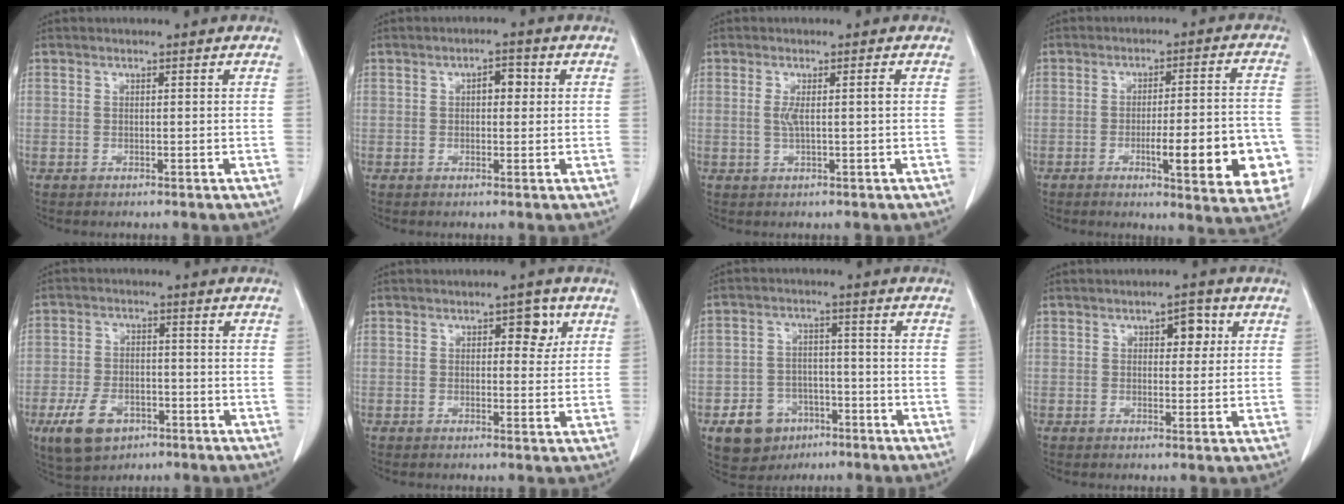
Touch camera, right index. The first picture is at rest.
{"total": 2.7, "force": [0.5, 1.4, 2.2], "torque": [-0.032, 0.011, 0.005]}
{"total": 2.5, "force": [0.1, 0.0, 2.5], "torque": [-0.050, 0.003, 0.004]}
{"total": 15.4, "force": [-4.9, 2.6, 14.3], "torque": [-0.133, 0.013, -0.053]}
{"total": 8.0, "force": [-4.1, 4.9, 4.7], "torque": [-0.097, -0.001, -0.064]}
{"total": 3.5, "force": [1.4, 1.8, 2.7], "torque": [-0.032, 0.008, 0.017]}
{"total": 7.9, "force": [-4.1, 6.2, 2.6], "torque": [-0.048, 0.010, -0.057]}
{"total": 3.7, "force": [1.3, 1.9, 2.9], "torque": [-0.037, 0.010, 0.017]}